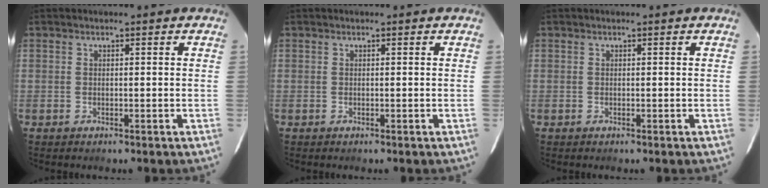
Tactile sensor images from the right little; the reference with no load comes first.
{"total": 0.0}
{"total": 0.0}